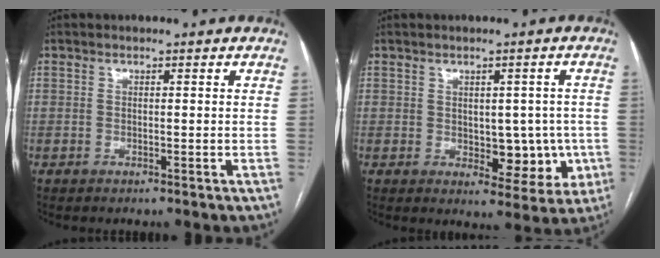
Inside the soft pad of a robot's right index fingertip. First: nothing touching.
{"total": 7.3, "force": [-0.8, 4.5, 5.7], "torque": [-0.054, 0.010, 0.005]}